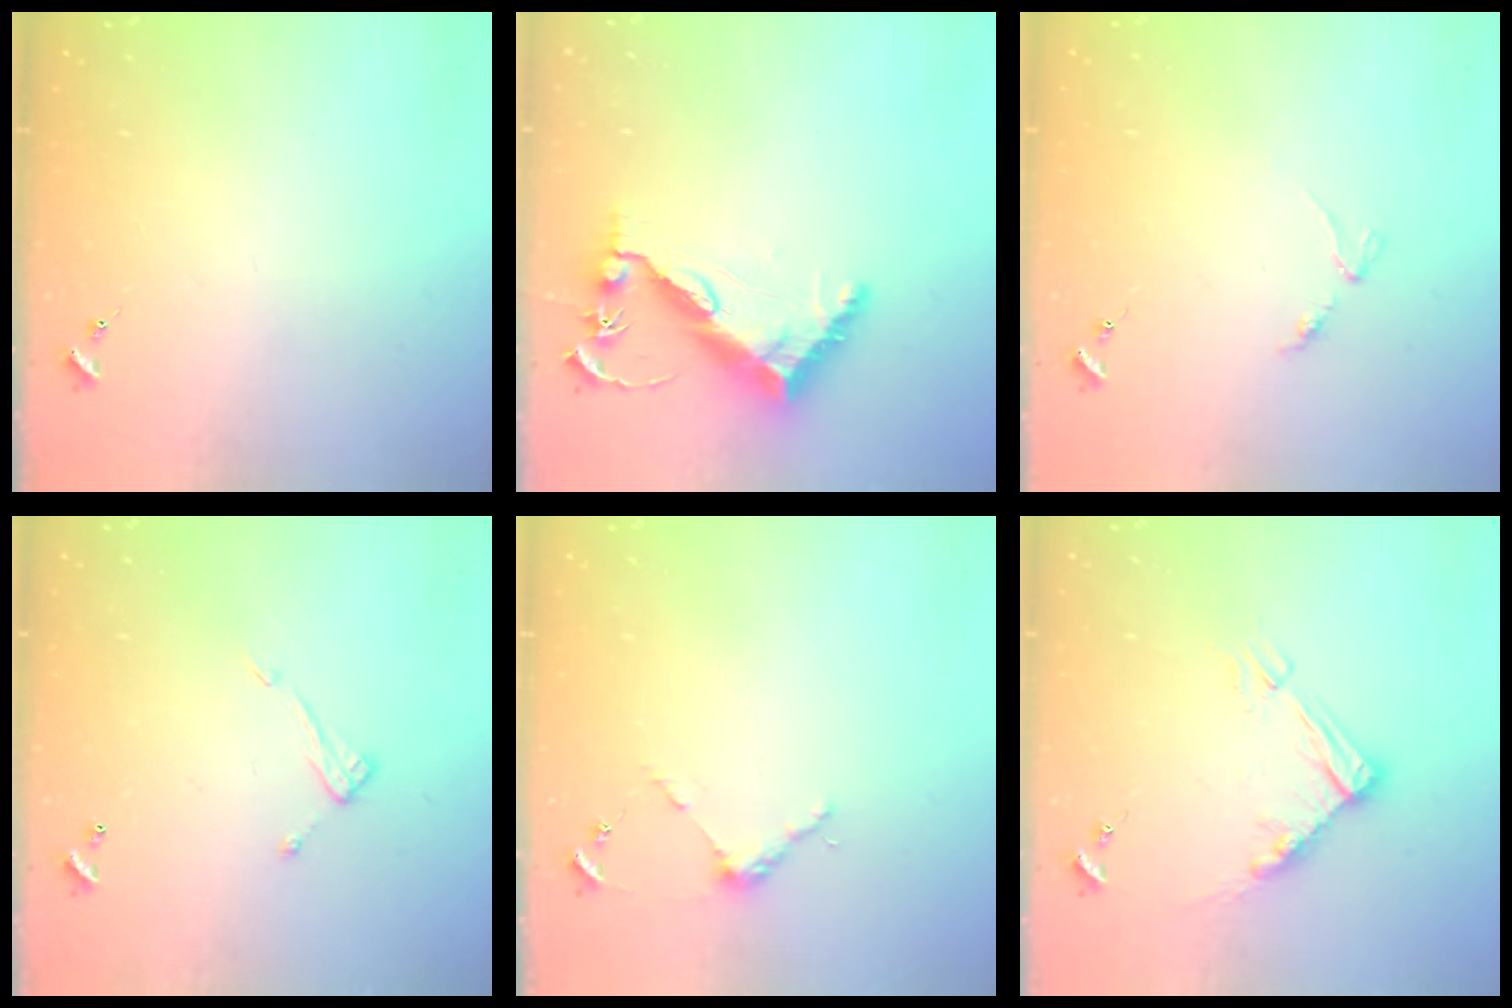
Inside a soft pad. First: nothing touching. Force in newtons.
{"total": 12.8, "press": 12.8, "slide": 0.8}
{"total": 2.9, "press": 2.8, "slide": 0.4}
{"total": 8.2, "press": 8.1, "slide": 0.4}
{"total": 3.9, "press": 3.9, "slide": 0.2}
{"total": 10.5, "press": 10.4, "slide": 1.2}